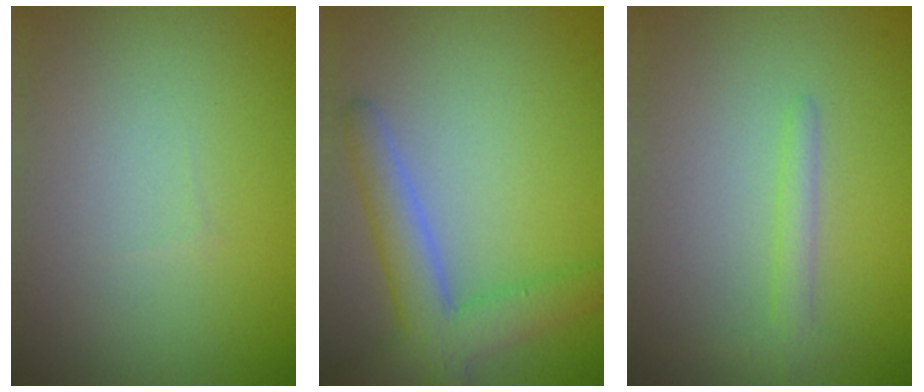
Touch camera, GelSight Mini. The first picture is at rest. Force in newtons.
{"total": 5.0, "press": 5.0, "slide": 0.3}
{"total": 1.6, "press": 1.6, "slide": 0.1}